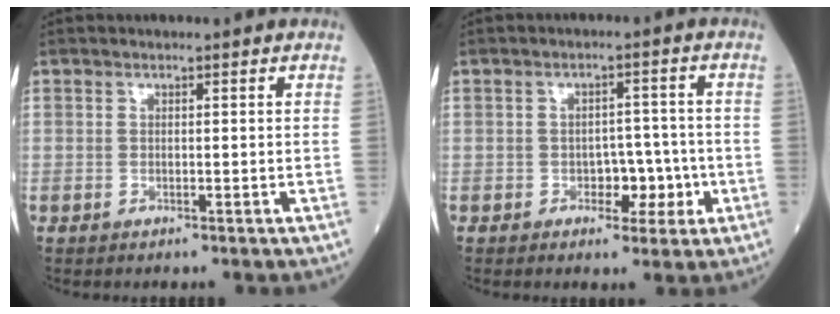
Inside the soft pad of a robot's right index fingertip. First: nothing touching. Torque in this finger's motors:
{"motor_torque": [0.10, -0.06, 0.03, 0.03]}